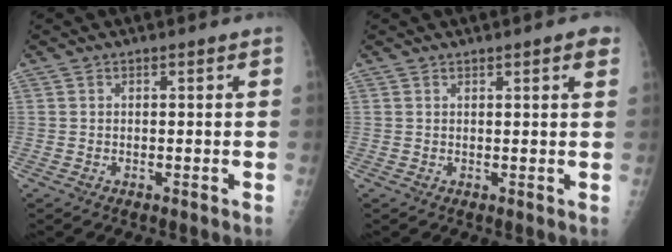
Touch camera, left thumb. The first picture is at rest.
{"total": 2.5, "force": [1.5, 0.4, 1.9], "torque": [-0.021, -0.005, 0.016]}